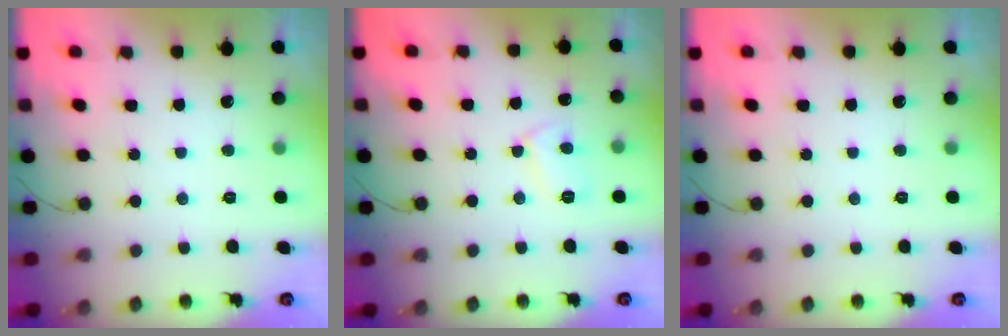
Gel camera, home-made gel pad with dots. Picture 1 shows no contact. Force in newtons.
{"total": 6.2, "press": 6.2, "slide": 0.5}
{"total": 0.0}